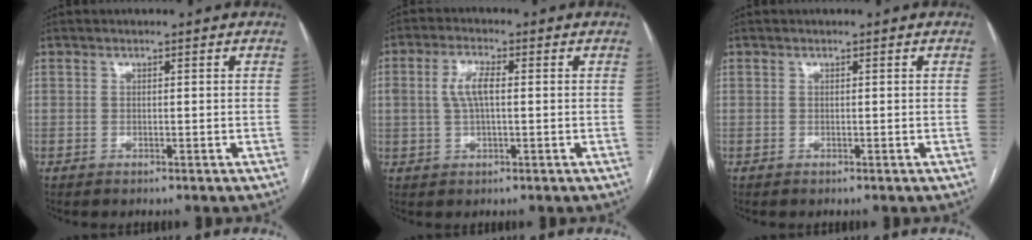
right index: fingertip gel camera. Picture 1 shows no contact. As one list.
[{"total": 4.7, "force": [0.5, 1.6, 4.4], "torque": [-0.098, 0.011, 0.011]}, {"total": 0.0}]